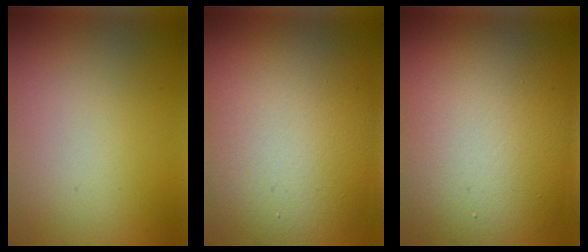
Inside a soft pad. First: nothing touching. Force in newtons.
{"total": 14.1, "press": 14.1, "slide": 0.9}
{"total": 14.2, "press": 14.1, "slide": 1.2}